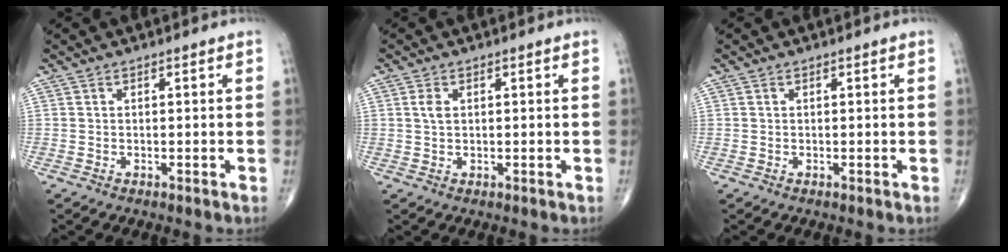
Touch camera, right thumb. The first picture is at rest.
{"total": 2.0, "force": [0.5, 1.2, 1.5], "torque": [-0.028, 0.001, 0.010]}
{"total": 0.0}